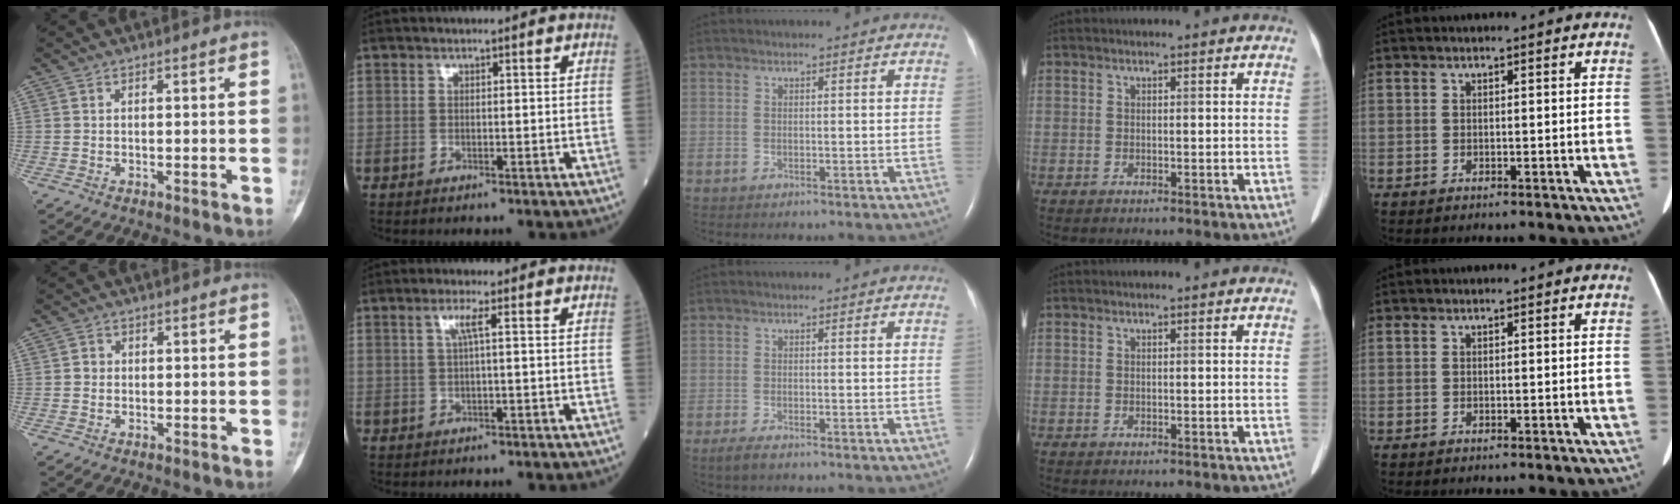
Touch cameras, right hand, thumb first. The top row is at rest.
{"thumb": {"total": 1.3, "force": [0.0, 1.2, 0.4], "torque": [0.001, 0.005, -0.002]}, "index": {"total": 2.0, "force": [0.5, -0.4, 2.0], "torque": [-0.042, 0.005, 0.010]}, "middle": {"total": 1.5, "force": [-1.1, 0.2, 1.0], "torque": [-0.031, -0.006, -0.023]}}